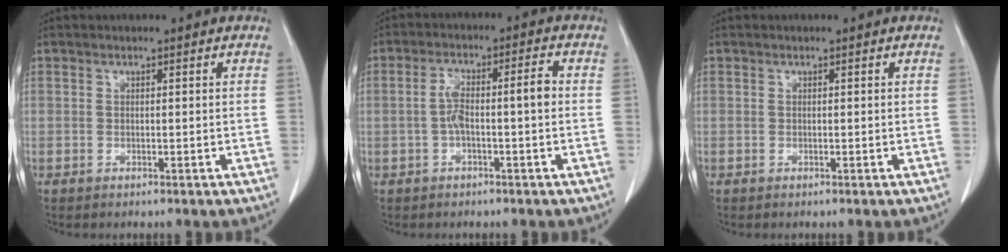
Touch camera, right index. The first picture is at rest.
{"total": 6.0, "force": [-0.6, 1.0, 5.9], "torque": [-0.113, 0.025, -0.010]}
{"total": 0.0}